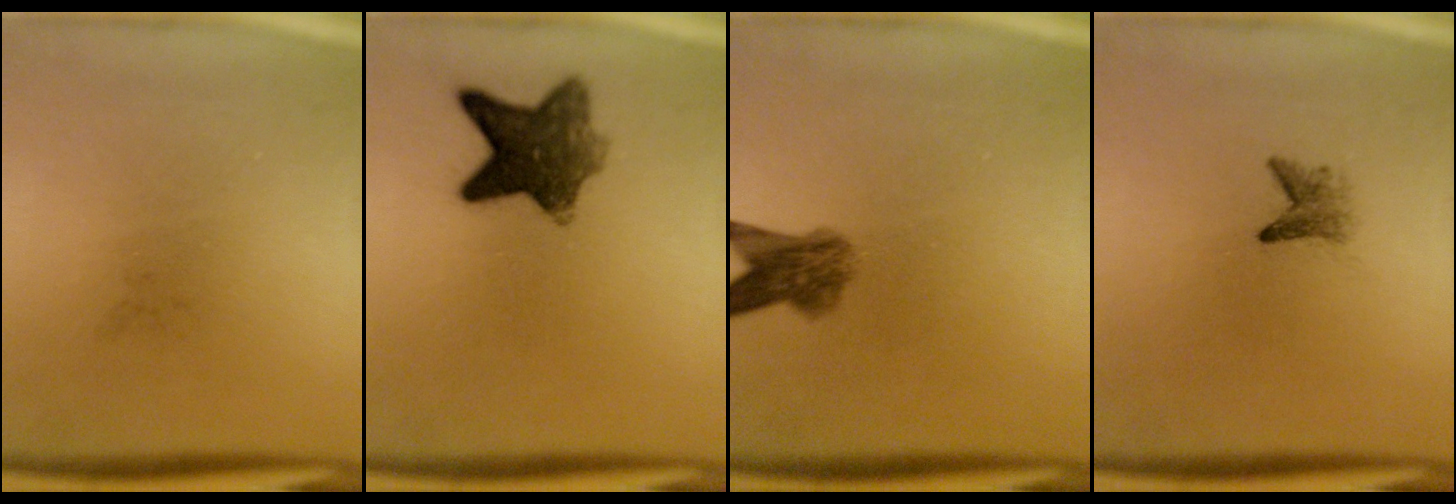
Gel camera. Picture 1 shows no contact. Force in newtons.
{"total": 9.1}
{"total": 5.2}
{"total": 2.0}